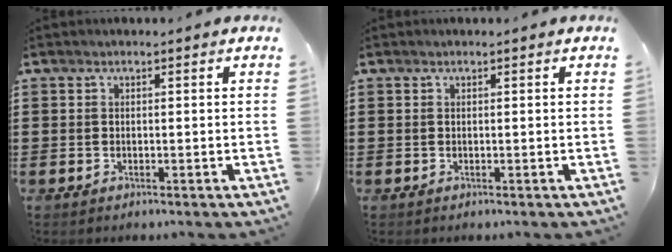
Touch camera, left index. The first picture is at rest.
{"total": 0.0}